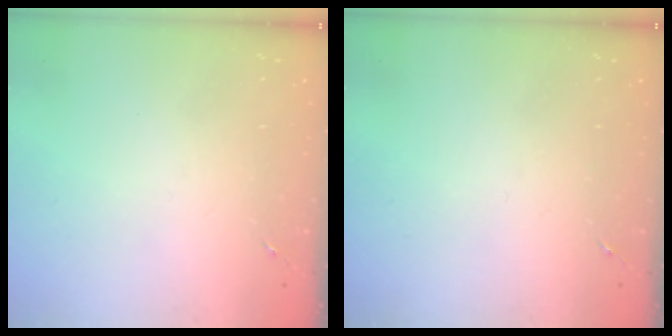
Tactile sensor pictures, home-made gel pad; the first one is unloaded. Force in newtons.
{"total": 0.0}